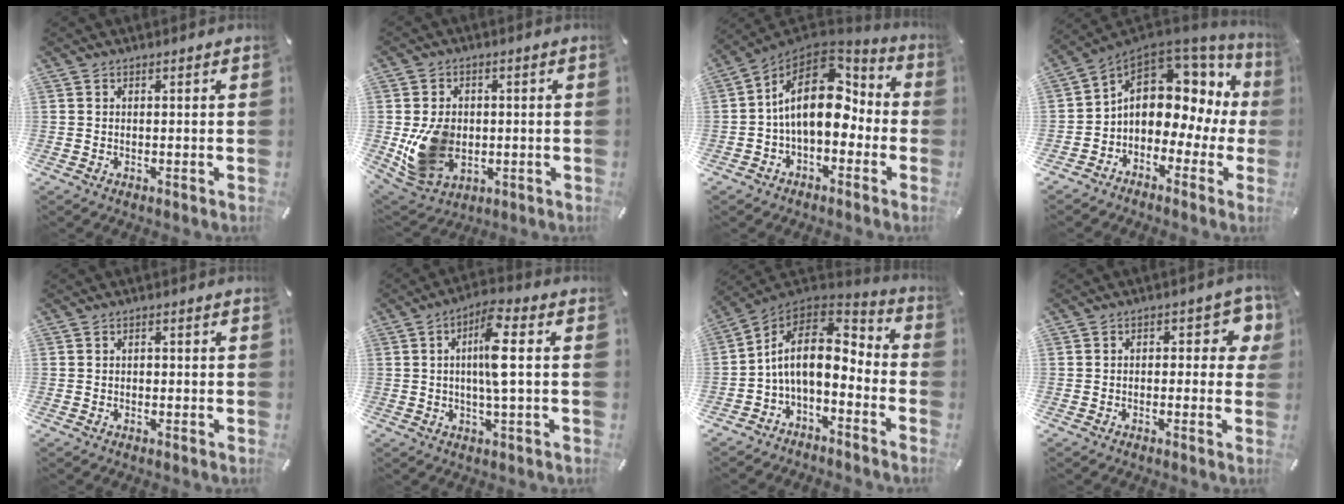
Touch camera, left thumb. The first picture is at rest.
{"total": 11.3, "force": [-0.9, 9.4, 6.2], "torque": [-0.135, 0.005, -0.014]}
{"total": 17.5, "force": [1.7, 11.2, 13.3], "torque": [-0.241, -0.011, 0.025]}
{"total": 10.5, "force": [2.4, 8.3, 6.1], "torque": [-0.105, -0.025, 0.043]}
{"total": 0.8, "force": [-0.2, 0.6, 0.4], "torque": [-0.008, 0.002, -0.005]}
{"total": 9.2, "force": [1.0, 1.5, 9.0], "torque": [-0.182, -0.001, 0.011]}
{"total": 13.8, "force": [-0.2, 8.4, 11.0], "torque": [-0.208, 0.000, -0.006]}
{"total": 6.2, "force": [0.8, 3.5, 5.1], "torque": [-0.067, 0.003, 0.006]}